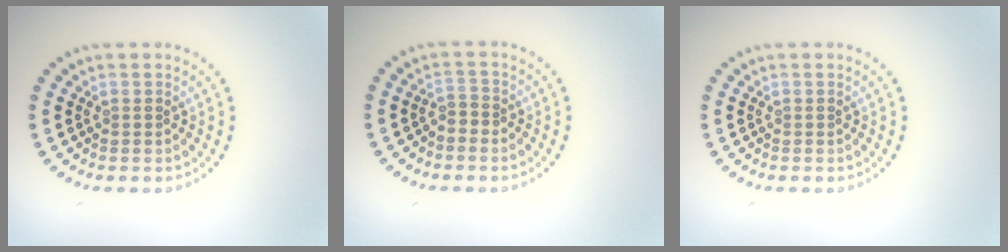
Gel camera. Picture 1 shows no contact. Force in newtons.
{"total": 1.1, "press": 0.7, "slide": 0.8}
{"total": 0.0}